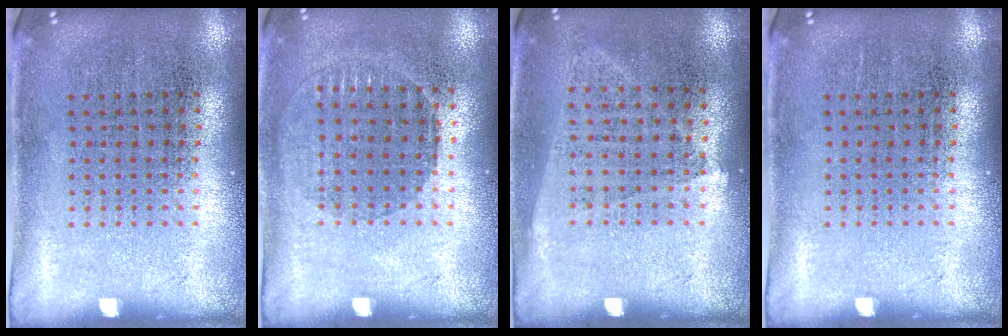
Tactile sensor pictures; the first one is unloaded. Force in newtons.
{"total": 0.9, "press": 0.9, "slide": 0.3}
{"total": 1.0, "press": 0.9, "slide": 0.6}
{"total": 0.0}